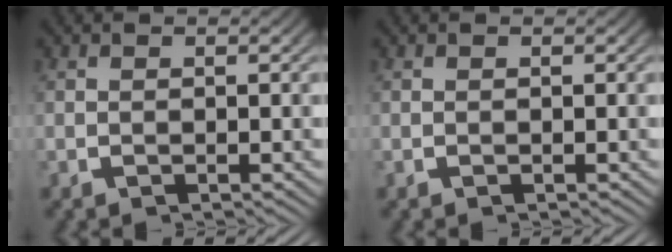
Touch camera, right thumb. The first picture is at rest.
{"total": 0.0}